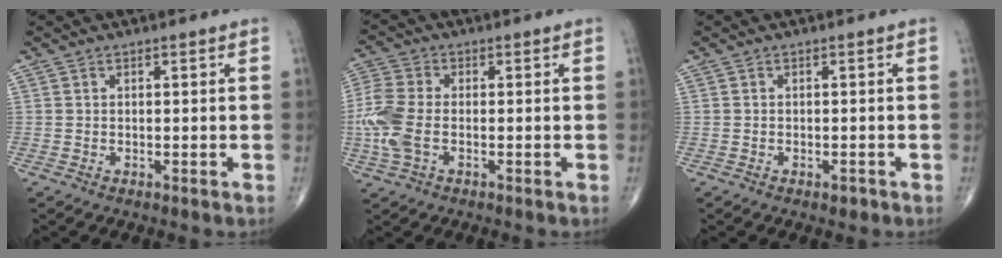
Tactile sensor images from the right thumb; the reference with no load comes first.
{"total": 9.1, "force": [-1.7, 5.3, 7.3], "torque": [-0.196, 0.010, -0.039]}
{"total": 1.0, "force": [-0.6, 0.5, 0.6], "torque": [-0.008, 0.000, -0.008]}